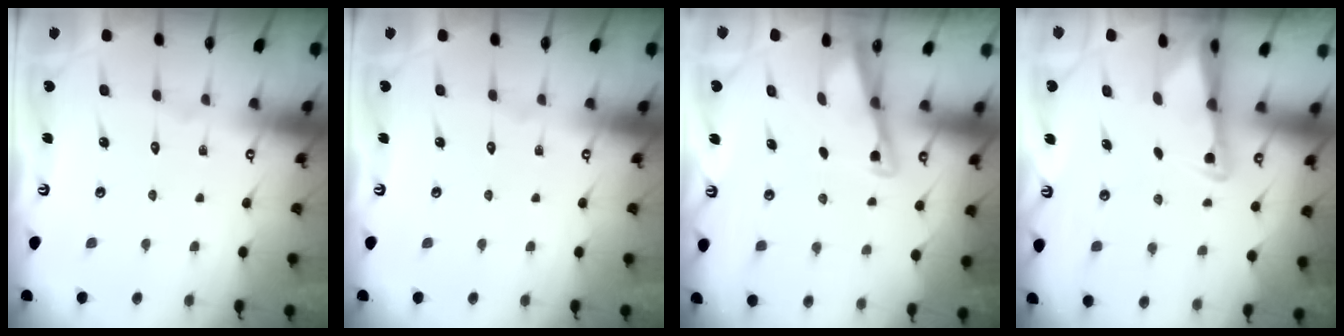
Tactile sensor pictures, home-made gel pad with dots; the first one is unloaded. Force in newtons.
{"total": 0.0}
{"total": 2.9, "press": 2.8, "slide": 0.4}
{"total": 2.3, "press": 2.2, "slide": 0.5}